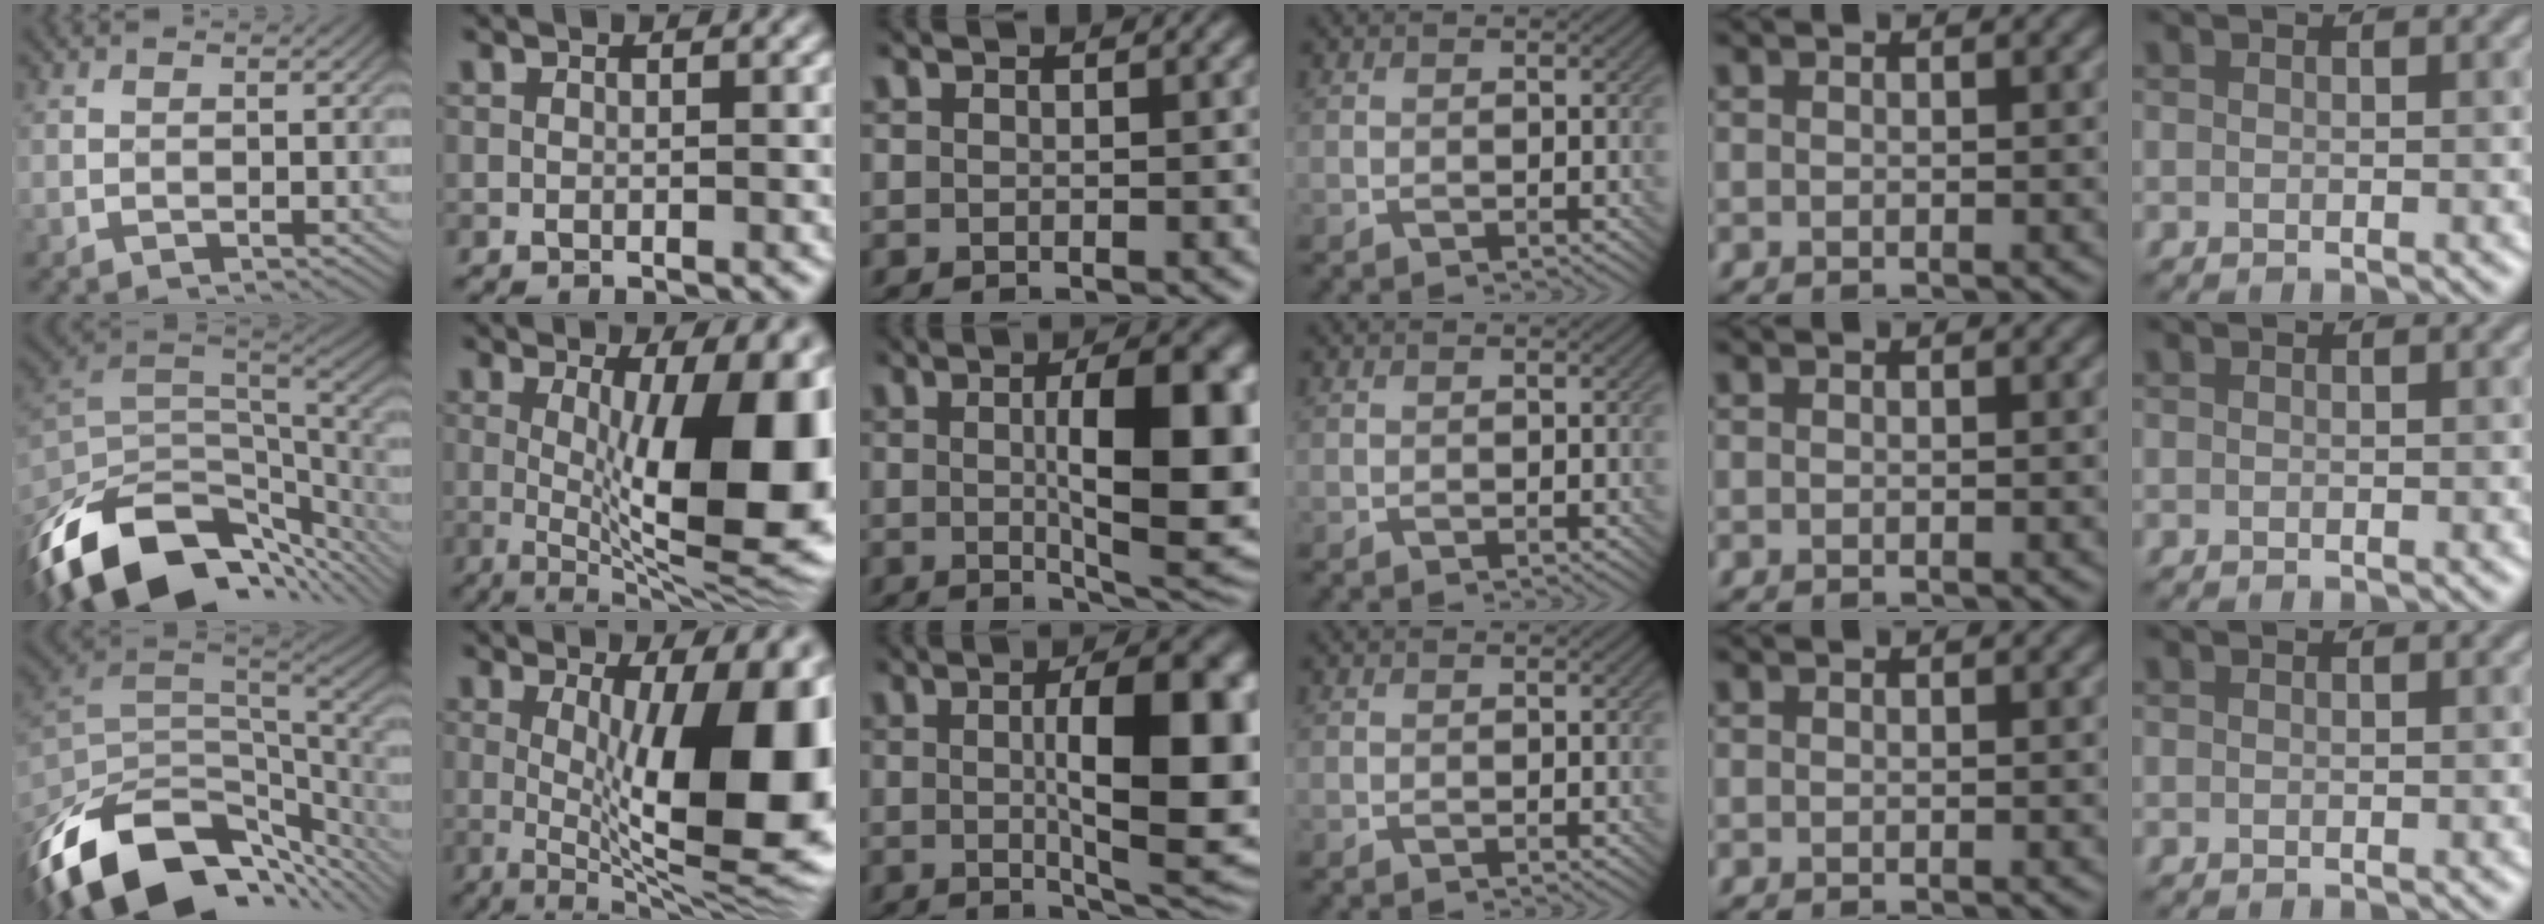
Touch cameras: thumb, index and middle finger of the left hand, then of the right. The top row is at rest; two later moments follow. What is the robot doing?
{"motion": "insert", "object": "bottle cap"}